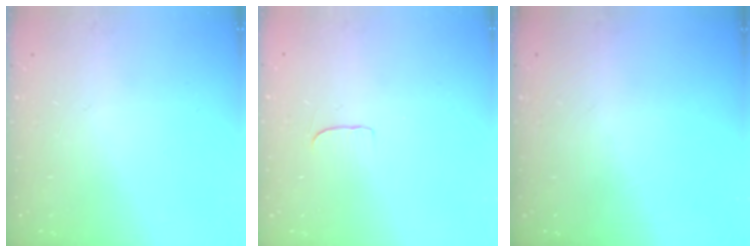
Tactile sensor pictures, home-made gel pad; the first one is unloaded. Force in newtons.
{"total": 4.1, "press": 4.1, "slide": 0.3}
{"total": 0.0}